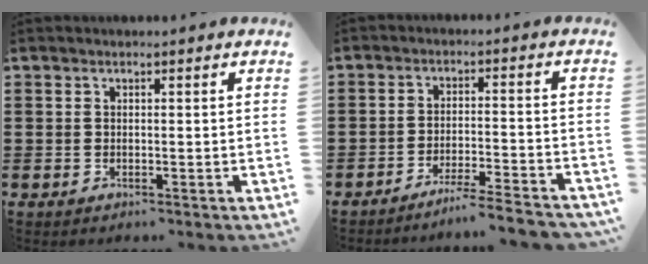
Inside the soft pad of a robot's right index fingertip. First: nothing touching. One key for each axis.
{"total": 4.6, "fx": -4.3, "fy": -0.6, "fz": 1.3, "tx": -0.023, "ty": -0.010, "tz": -0.086}